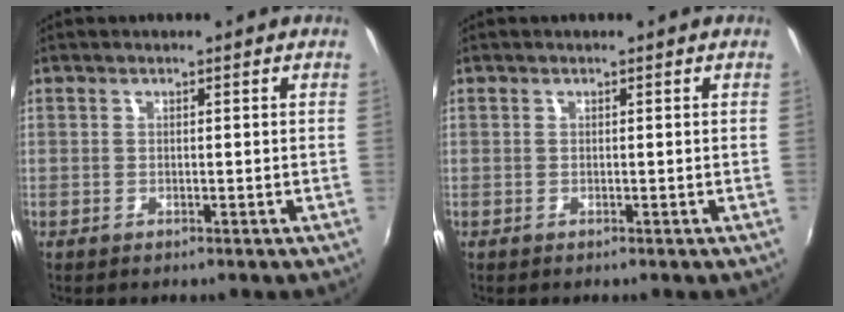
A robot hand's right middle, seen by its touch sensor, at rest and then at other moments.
{"total": 0.0}